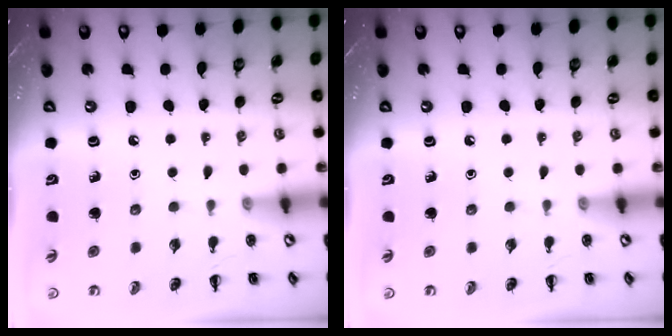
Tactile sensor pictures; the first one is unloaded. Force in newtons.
{"total": 0.0}